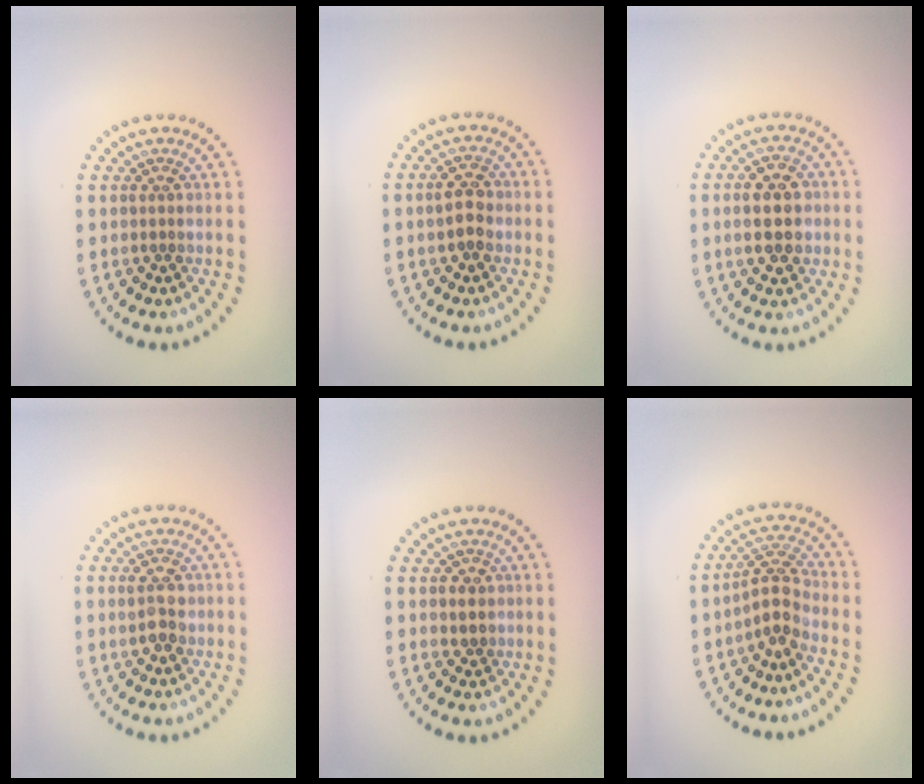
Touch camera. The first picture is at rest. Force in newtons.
{"total": 2.7, "press": 2.6, "slide": 0.3}
{"total": 5.1, "press": 5.1, "slide": 0.3}
{"total": 2.4, "press": 2.4, "slide": 0.2}
{"total": 1.3, "press": 1.2, "slide": 0.5}
{"total": 3.2, "press": 2.7, "slide": 1.7}